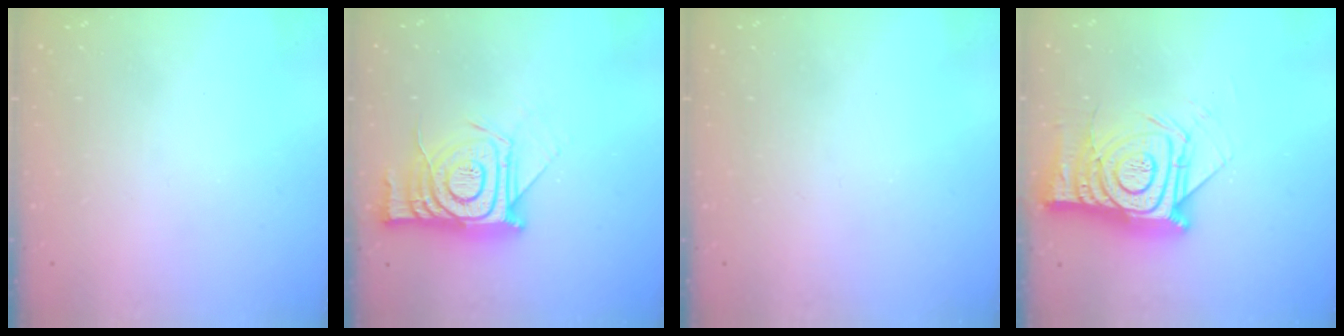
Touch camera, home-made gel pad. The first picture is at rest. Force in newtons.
{"total": 15.2, "press": 15.1, "slide": 1.1}
{"total": 1.8, "press": 1.8, "slide": 0.4}
{"total": 18.4, "press": 18.4, "slide": 1.5}